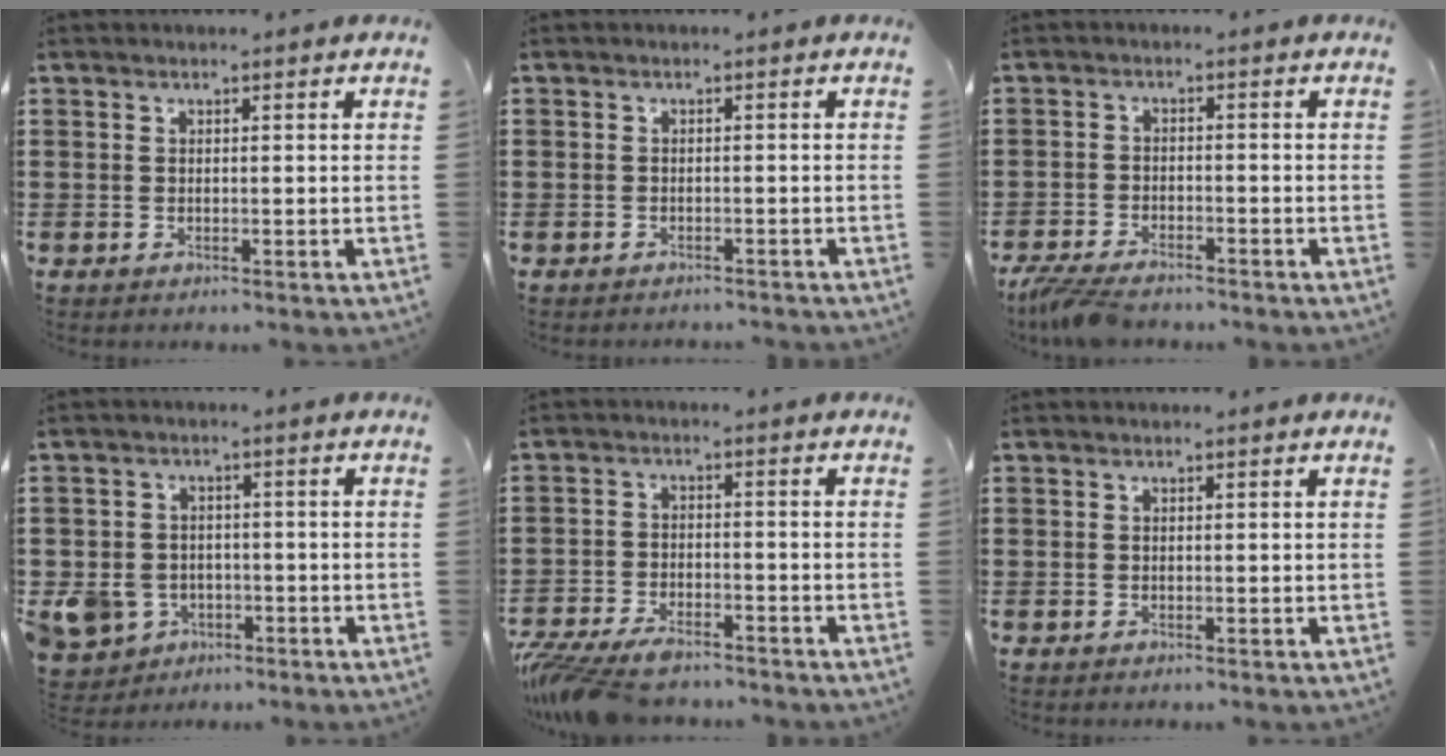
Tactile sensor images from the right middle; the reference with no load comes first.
{"total": 1.3, "force": [-1.2, 0.4, -0.2], "torque": [0.000, 0.004, -0.027]}
{"total": 4.1, "force": [-3.7, 0.7, 1.5], "torque": [-0.047, -0.007, -0.078]}
{"total": 5.4, "force": [-2.1, 4.7, 1.7], "torque": [-0.059, 0.005, -0.042]}
{"total": 5.7, "force": [-5.0, 1.5, 2.3], "torque": [-0.062, -0.002, -0.100]}
{"total": 0.0}